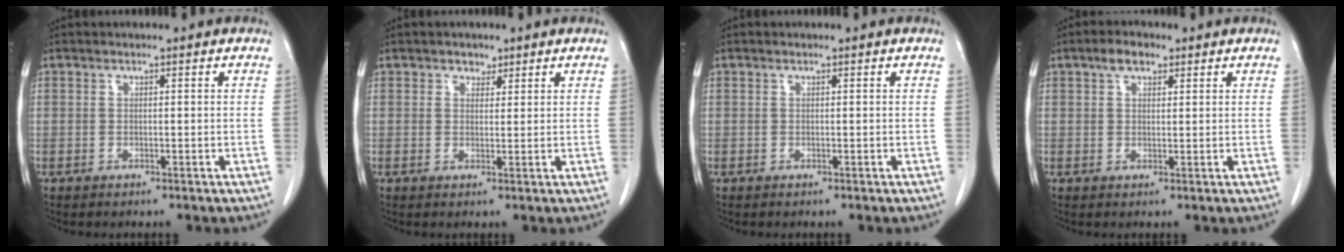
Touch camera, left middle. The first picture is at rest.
{"total": 1.7, "force": [1.2, 1.2, 0.4], "torque": [-0.002, -0.004, 0.018]}
{"total": 0.0}
{"total": 3.2, "force": [2.0, 1.6, 1.9], "torque": [-0.037, 0.009, 0.036]}